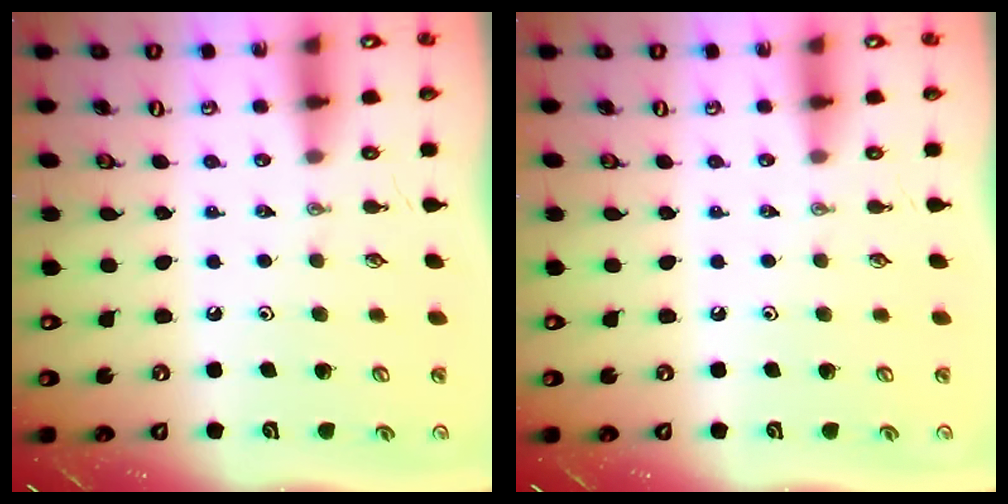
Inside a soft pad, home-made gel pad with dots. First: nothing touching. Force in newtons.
{"total": 0.0}